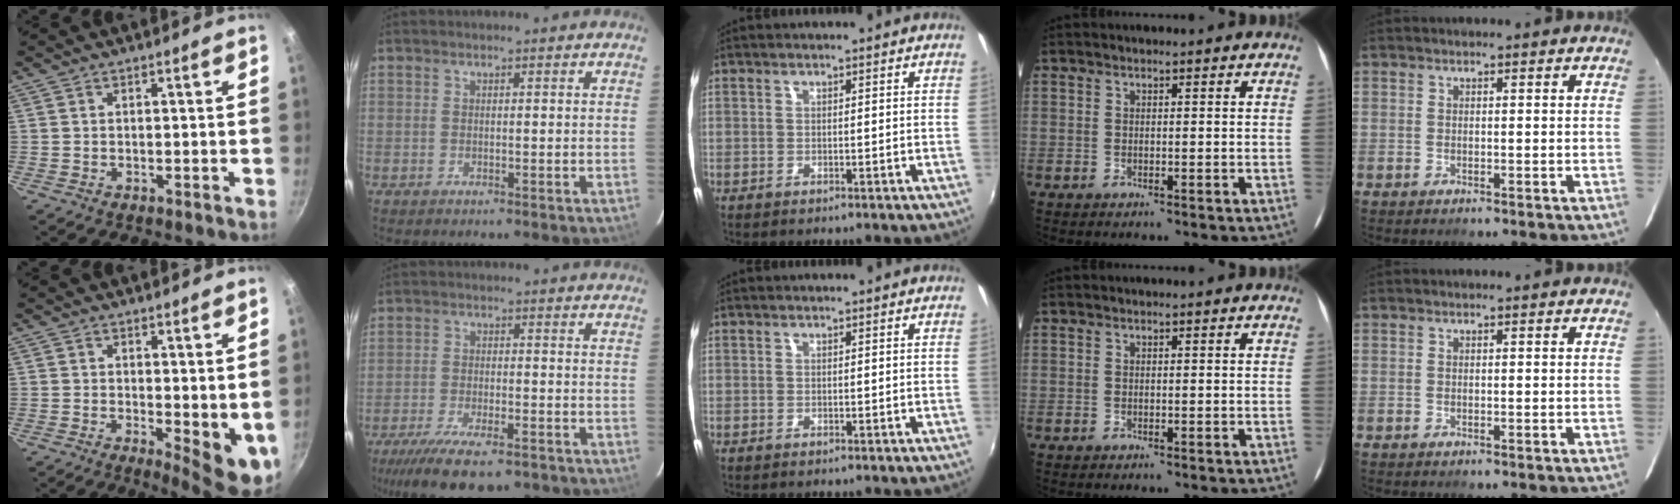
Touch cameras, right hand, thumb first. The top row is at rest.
{"thumb": {"total": 7.5, "force": [0.2, 2.9, 6.9], "torque": [-0.077, -0.013, 0.009]}, "index": {"total": 14.2, "force": [-10.8, 4.1, 8.2], "torque": [-0.176, -0.038, -0.176]}}